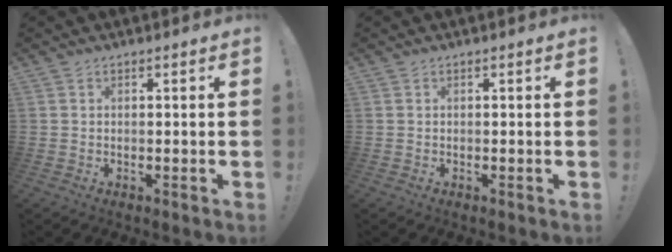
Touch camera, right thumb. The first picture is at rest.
{"total": 0.0}